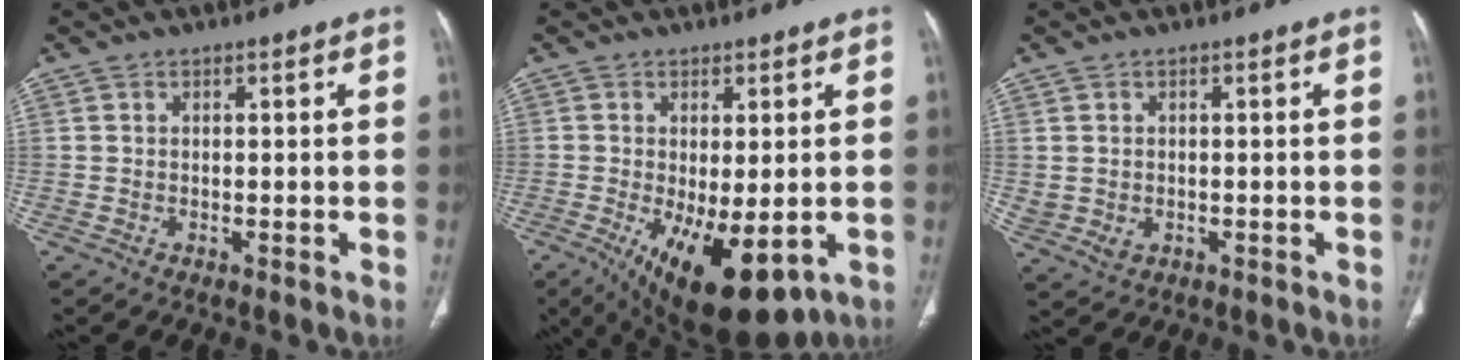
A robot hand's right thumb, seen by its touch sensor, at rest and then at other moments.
{"total": 14.3, "force": [-4.7, 6.1, 12.0], "torque": [-0.188, -0.020, -0.050]}
{"total": 4.0, "force": [-0.4, 3.4, 2.1], "torque": [-0.049, 0.001, 0.007]}